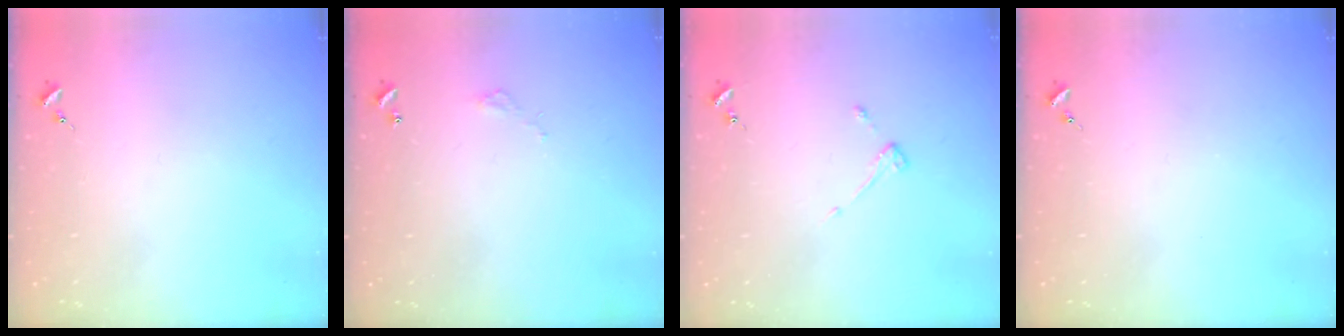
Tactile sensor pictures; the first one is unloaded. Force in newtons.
{"total": 2.8, "press": 2.8, "slide": 0.2}
{"total": 2.9, "press": 2.9, "slide": 0.5}
{"total": 0.0}